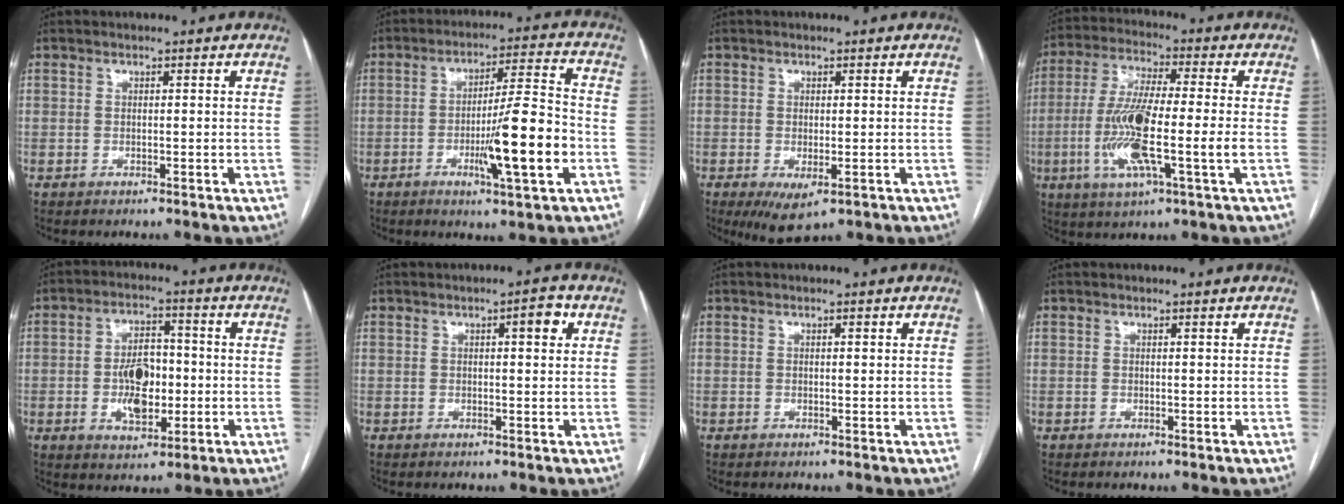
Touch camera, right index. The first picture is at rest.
{"total": 12.4, "force": [-3.6, 0.4, 11.9], "torque": [-0.194, -0.005, -0.055]}
{"total": 5.1, "force": [-2.2, 1.9, 4.1], "torque": [-0.064, -0.014, -0.024]}
{"total": 13.8, "force": [-2.8, 0.8, 13.5], "torque": [-0.276, -0.010, -0.055]}
{"total": 8.5, "force": [-1.2, 4.6, 7.0], "torque": [-0.133, 0.010, -0.011]}
{"total": 3.1, "force": [1.1, 0.7, 2.8], "torque": [-0.038, 0.005, 0.013]}
{"total": 0.5, "force": [0.2, 0.1, 0.5], "torque": [-0.008, 0.000, 0.003]}
{"total": 0.0}